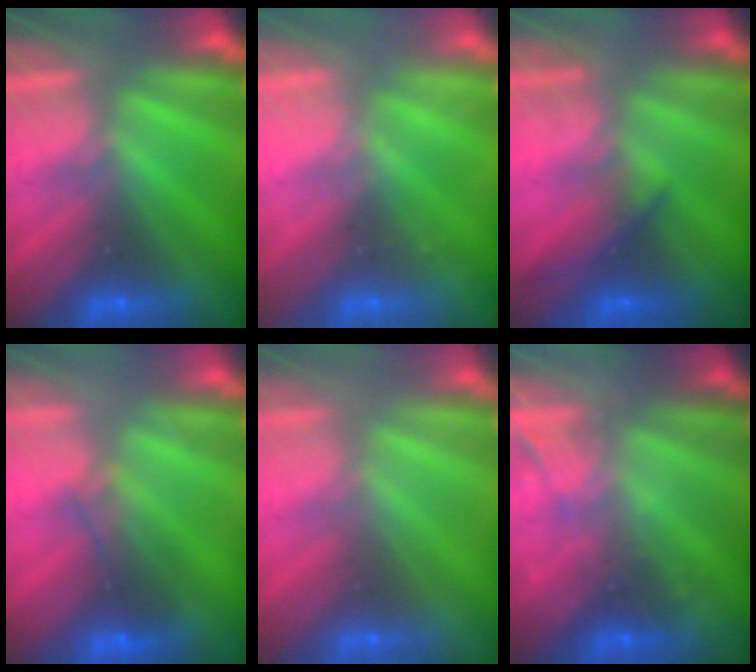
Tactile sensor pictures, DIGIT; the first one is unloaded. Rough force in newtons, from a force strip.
{"total": 2.0}
{"total": 2.0}
{"total": 4.5}
{"total": 2.9}
{"total": 2.2}